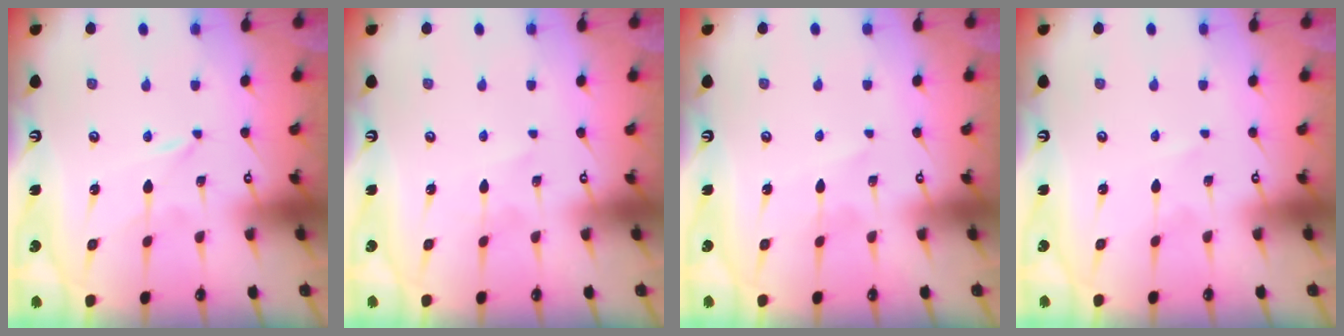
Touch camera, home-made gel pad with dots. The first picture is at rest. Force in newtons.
{"total": 1.1, "press": 1.1, "slide": 0.1}
{"total": 2.6, "press": 2.6, "slide": 0.3}
{"total": 0.0}